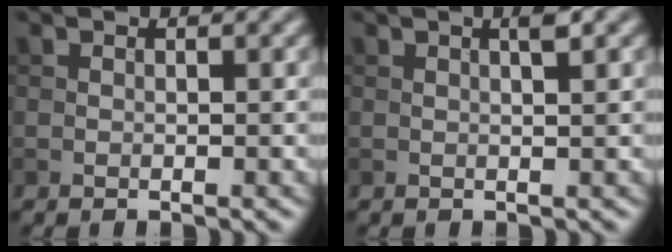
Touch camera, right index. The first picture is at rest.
{"total": 1.5, "force": [0.6, 0.2, 1.3], "torque": [-0.023, 0.004, 0.008]}